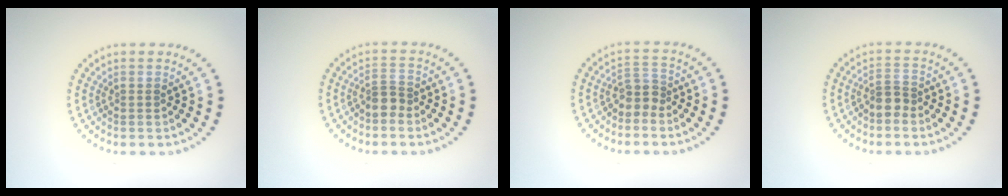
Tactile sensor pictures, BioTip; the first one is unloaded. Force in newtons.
{"total": 1.5, "press": 1.2, "slide": 0.9}
{"total": 2.2, "press": 1.7, "slide": 1.4}
{"total": 1.5, "press": 1.2, "slide": 0.9}